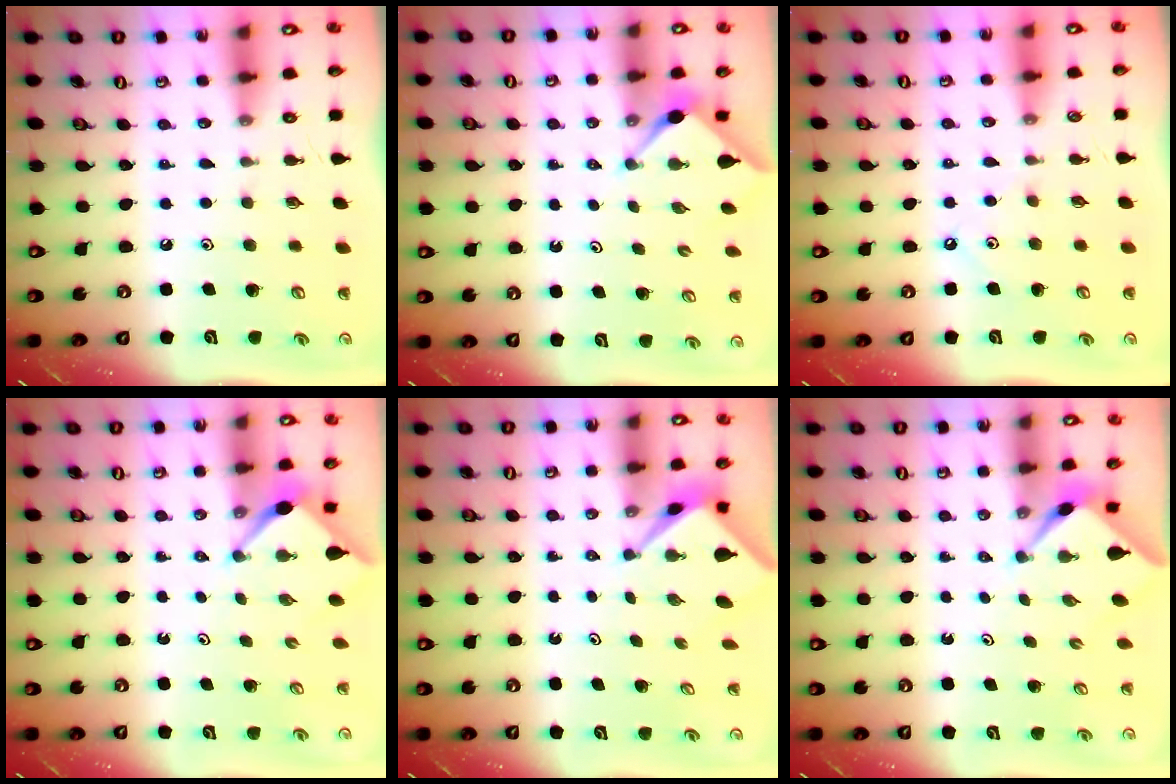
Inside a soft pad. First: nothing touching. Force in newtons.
{"total": 2.9, "press": 2.9, "slide": 0.3}
{"total": 3.2, "press": 3.2, "slide": 0.3}
{"total": 3.3, "press": 3.2, "slide": 0.4}
{"total": 2.1, "press": 2.1, "slide": 0.2}
{"total": 2.2, "press": 2.2, "slide": 0.2}